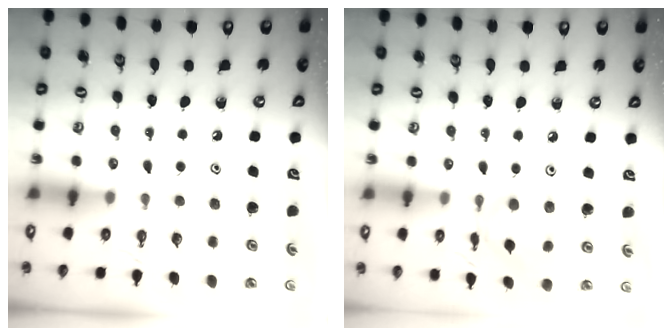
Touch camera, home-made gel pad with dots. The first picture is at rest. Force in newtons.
{"total": 3.9, "press": 3.9, "slide": 0.3}